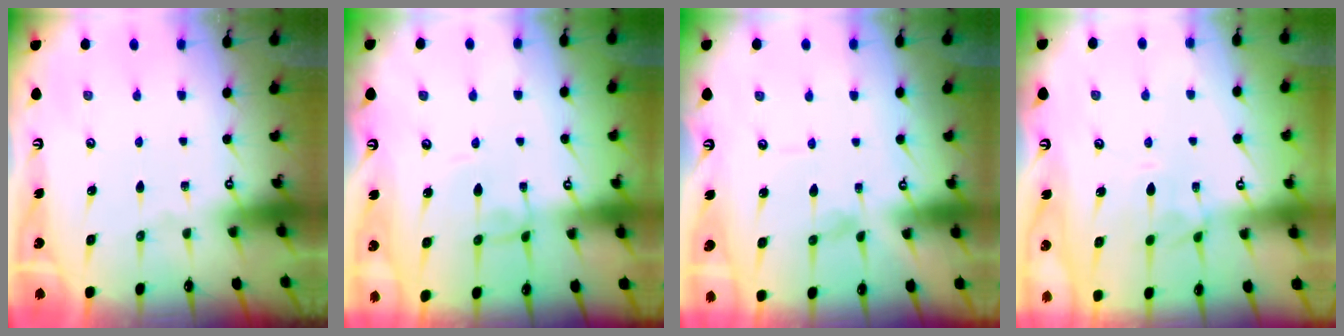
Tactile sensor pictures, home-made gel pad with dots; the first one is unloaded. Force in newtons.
{"total": 2.9, "press": 2.9, "slide": 0.2}
{"total": 0.0}
{"total": 2.1, "press": 2.0, "slide": 0.7}